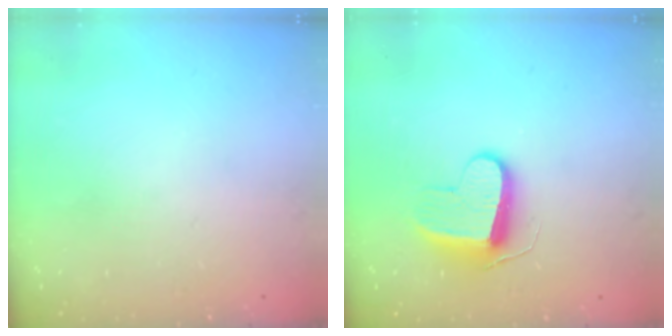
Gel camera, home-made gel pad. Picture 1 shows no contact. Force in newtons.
{"total": 9.6, "press": 9.6, "slide": 0.2}